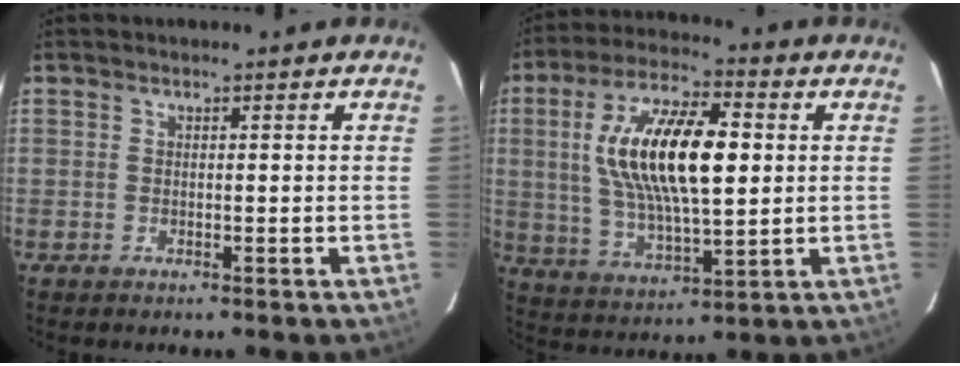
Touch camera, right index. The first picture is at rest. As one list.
[{"total": 18.7, "force": [3.0, 7.1, 17.0], "torque": [-0.319, 0.013, 0.059]}]